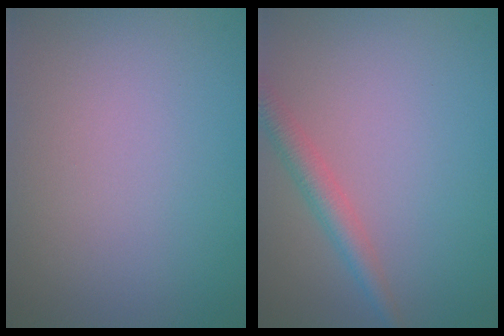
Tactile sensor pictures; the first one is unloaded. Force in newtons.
{"total": 2.5, "press": 2.5, "slide": 0.0}